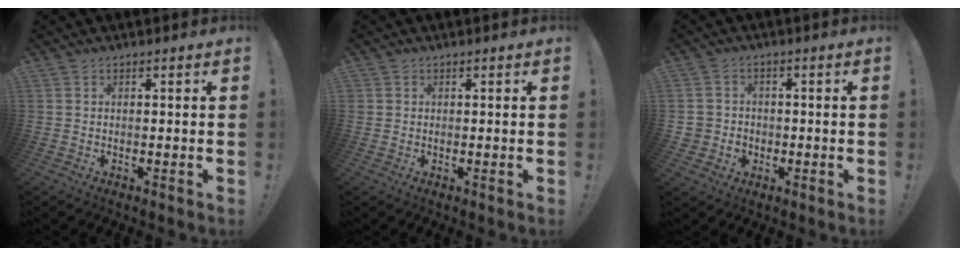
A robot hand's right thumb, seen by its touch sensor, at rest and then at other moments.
{"total": 0.7, "force": [0.2, 0.7, 0.0], "torque": [-0.005, 0.003, 0.006]}
{"total": 4.1, "force": [-0.5, 4.0, 1.1], "torque": [-0.027, 0.005, -0.008]}